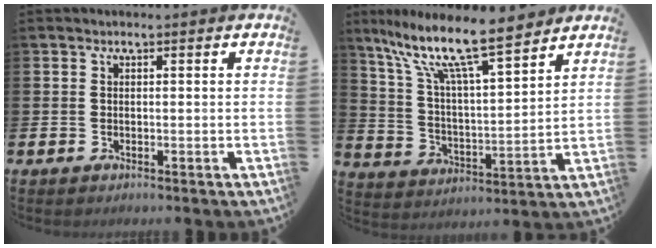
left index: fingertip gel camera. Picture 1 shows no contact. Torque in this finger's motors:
{"motor_torque": [0.76, -1.38, 1.05, 0.21]}